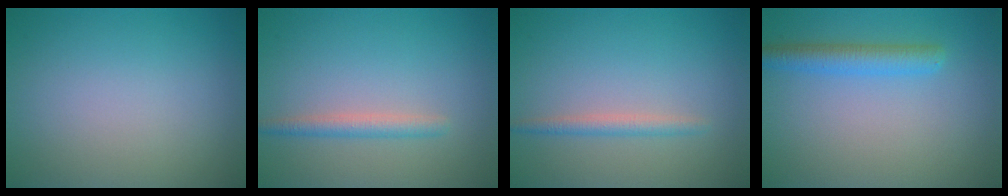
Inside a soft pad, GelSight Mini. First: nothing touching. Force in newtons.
{"total": 1.8, "press": 1.8, "slide": 0.1}
{"total": 1.5, "press": 1.5, "slide": 0.0}
{"total": 2.9, "press": 2.9, "slide": 0.2}